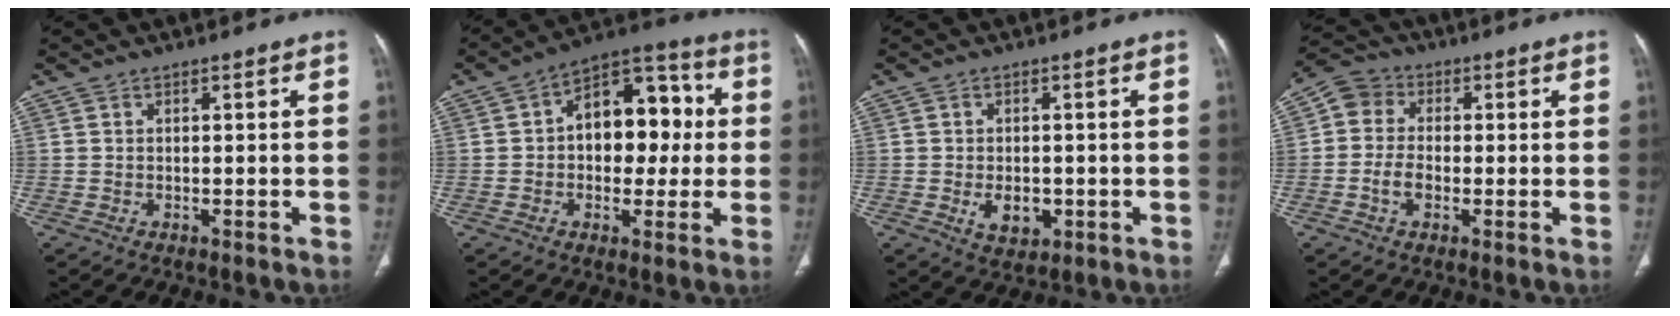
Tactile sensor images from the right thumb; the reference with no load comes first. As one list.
[{"total": 15.3, "force": [1.2, 10.0, 11.5], "torque": [-0.112, 0.036, 0.010]}, {"total": 5.2, "force": [-1.2, 3.5, 3.6], "torque": [-0.044, -0.001, -0.008]}, {"total": 7.0, "force": [-0.9, 5.7, 4.0], "torque": [-0.070, 0.020, -0.030]}]